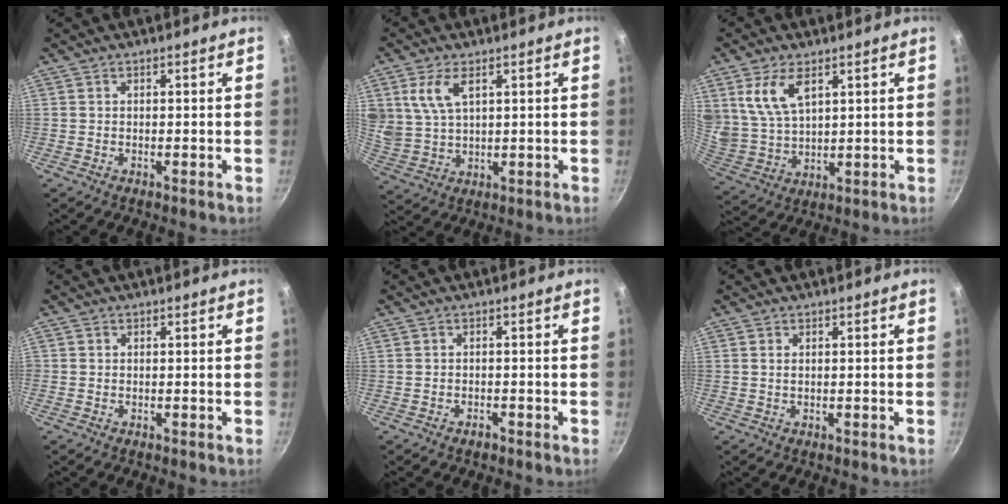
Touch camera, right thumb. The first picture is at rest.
{"total": 7.4, "force": [3.2, 4.1, 5.3], "torque": [-0.103, -0.013, 0.073]}
{"total": 9.9, "force": [4.6, 5.5, 6.9], "torque": [-0.125, -0.026, 0.105]}
{"total": 0.0}
{"total": 1.1, "force": [-0.9, 0.5, 0.4], "torque": [-0.009, 0.010, -0.013]}
{"total": 0.7, "force": [0.1, 0.3, 0.6], "torque": [-0.013, 0.000, 0.002]}